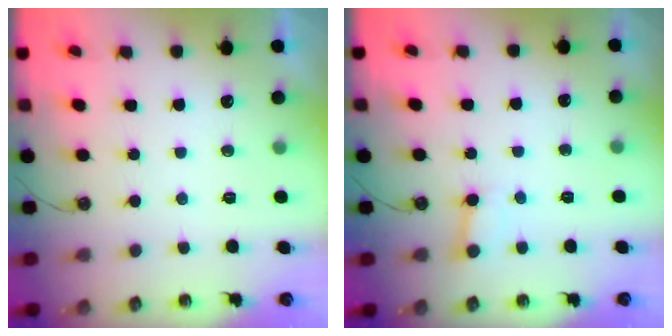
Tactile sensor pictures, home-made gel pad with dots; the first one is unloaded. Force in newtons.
{"total": 3.0, "press": 3.0, "slide": 0.1}